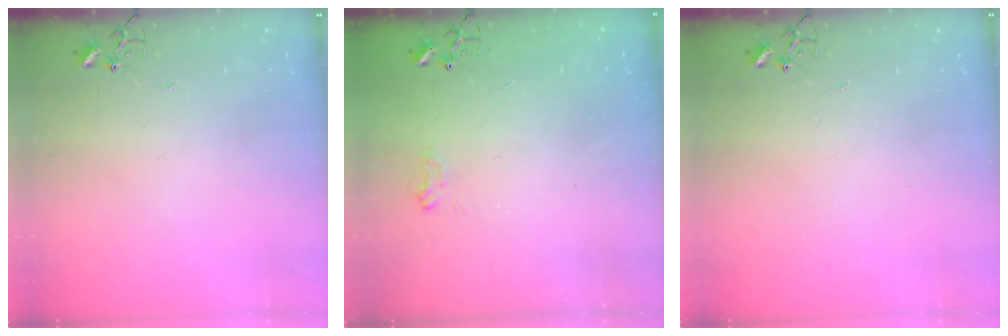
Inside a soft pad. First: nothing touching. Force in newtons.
{"total": 7.5, "press": 7.4, "slide": 0.8}
{"total": 0.0}